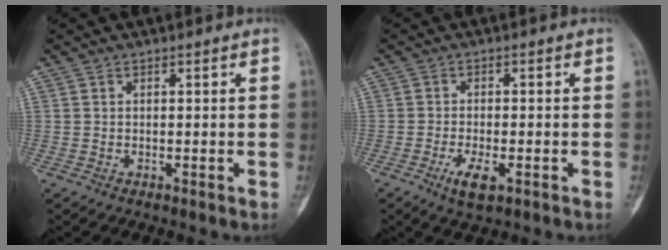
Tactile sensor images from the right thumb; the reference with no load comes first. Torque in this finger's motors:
{"motor_torque": [-0.30, 0.37, 0.18, 0.17, -0.01]}